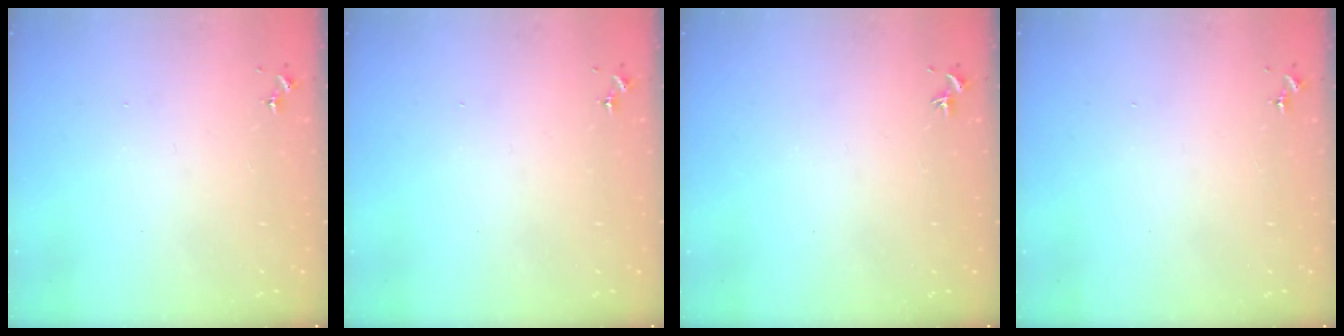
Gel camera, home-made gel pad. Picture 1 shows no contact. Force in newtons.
{"total": 0.0}
{"total": 0.0}
{"total": 0.0}